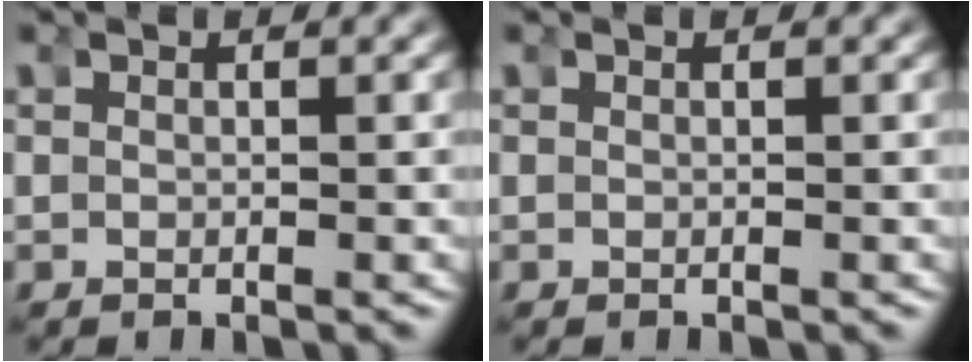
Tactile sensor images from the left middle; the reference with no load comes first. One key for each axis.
{"total": 0.0}